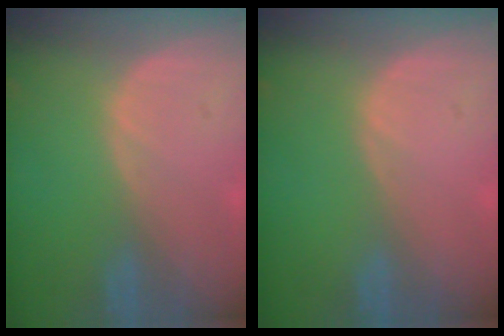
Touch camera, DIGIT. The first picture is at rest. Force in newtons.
{"total": 0.0}